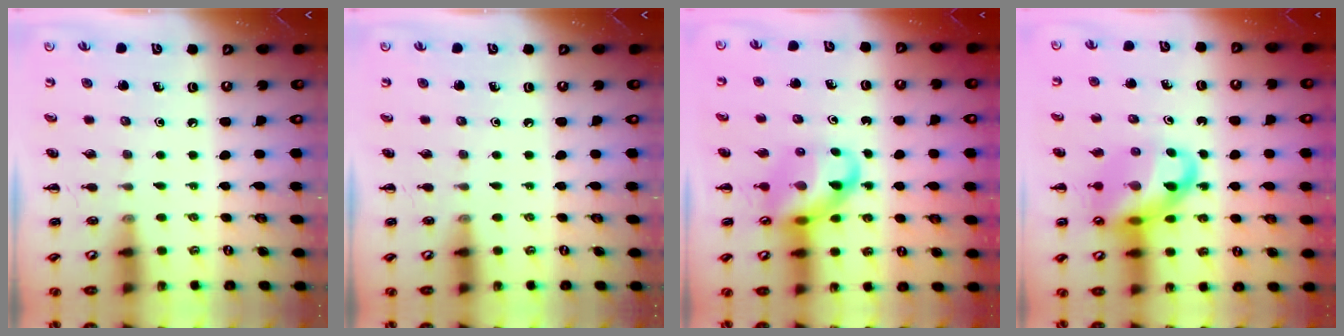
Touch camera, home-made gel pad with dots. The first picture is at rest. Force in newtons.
{"total": 0.0}
{"total": 10.2, "press": 9.8, "slide": 2.7}
{"total": 15.2, "press": 14.8, "slide": 3.0}